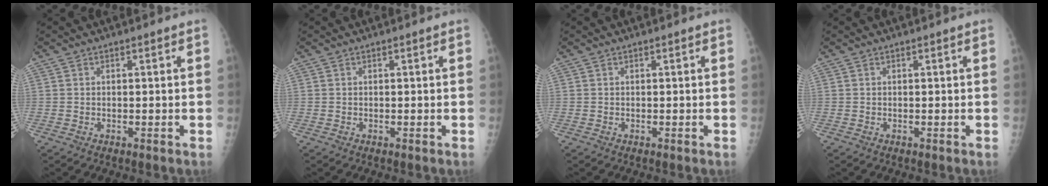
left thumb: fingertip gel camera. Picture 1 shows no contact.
{"total": 0.0}
{"total": 0.0}
{"total": 0.0}